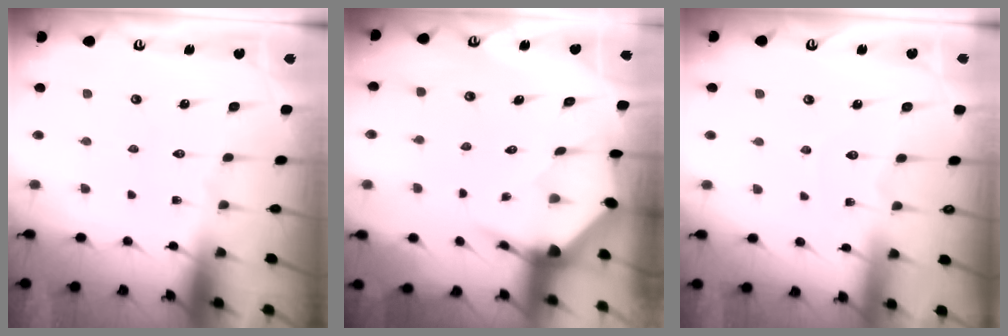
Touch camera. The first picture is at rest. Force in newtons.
{"total": 3.7, "press": 3.7, "slide": 0.4}
{"total": 3.3, "press": 3.3, "slide": 0.3}